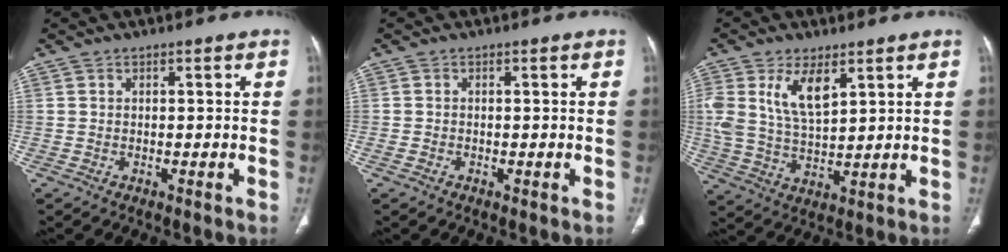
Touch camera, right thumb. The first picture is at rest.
{"total": 1.0, "force": [-0.4, 0.7, 0.6], "torque": [-0.016, 0.001, -0.006]}
{"total": 9.5, "force": [4.4, 4.3, 7.3], "torque": [-0.135, -0.018, 0.093]}